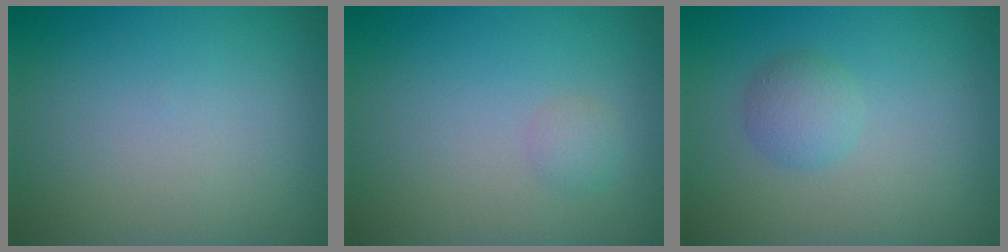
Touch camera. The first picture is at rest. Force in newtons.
{"total": 1.0, "press": 1.0, "slide": 0.0}
{"total": 1.9, "press": 1.9, "slide": 0.0}